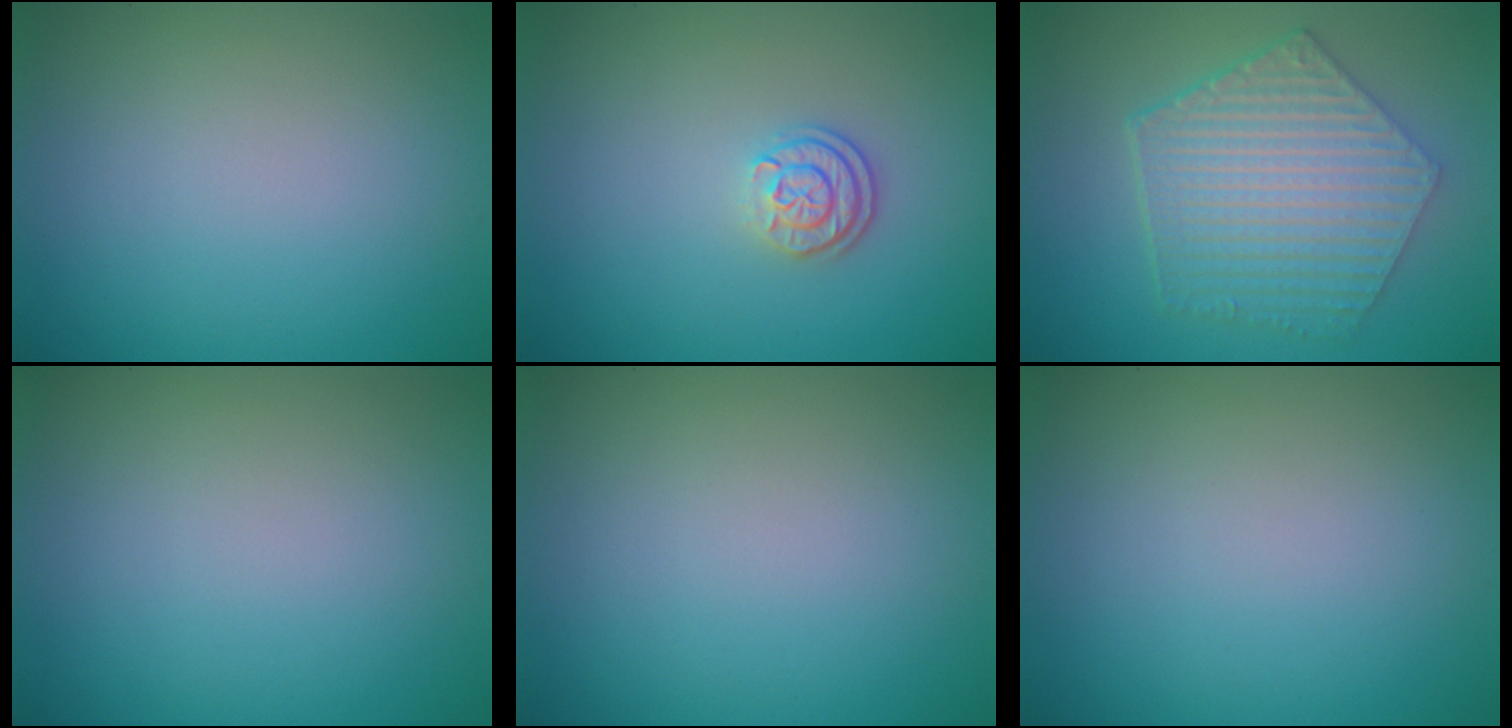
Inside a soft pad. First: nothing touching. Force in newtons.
{"total": 2.5, "press": 2.0, "slide": 1.5}
{"total": 6.9, "press": 5.0, "slide": 4.8}
{"total": 0.0}
{"total": 0.0}
{"total": 0.0}